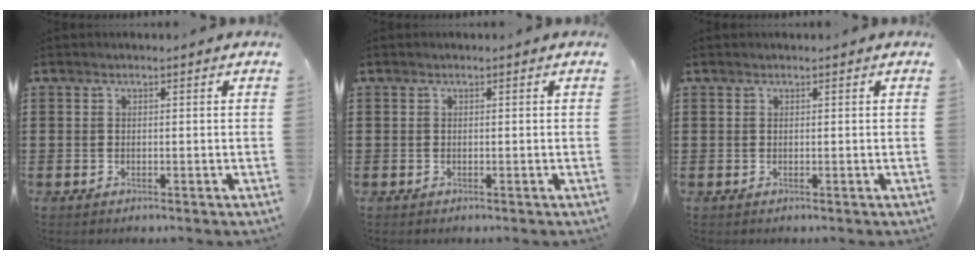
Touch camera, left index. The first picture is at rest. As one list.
[{"total": 0.0}, {"total": 0.0}]